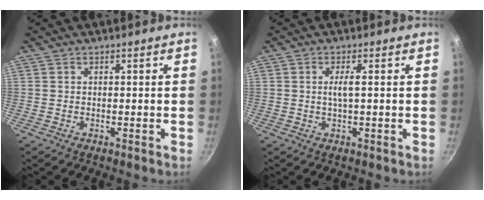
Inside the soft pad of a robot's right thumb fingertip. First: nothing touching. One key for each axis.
{"total": 2.5, "fx": 0.2, "fy": 0.3, "fz": 2.5, "tx": -0.057, "ty": 0.002, "tz": 0.005}